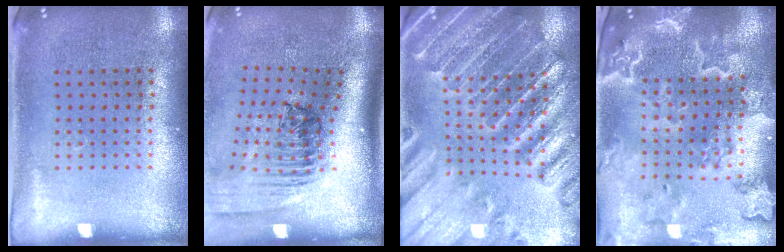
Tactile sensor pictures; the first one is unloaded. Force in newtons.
{"total": 2.6, "press": 1.8, "slide": 1.8}
{"total": 3.0, "press": 2.9, "slide": 0.4}
{"total": 3.9, "press": 3.3, "slide": 2.0}